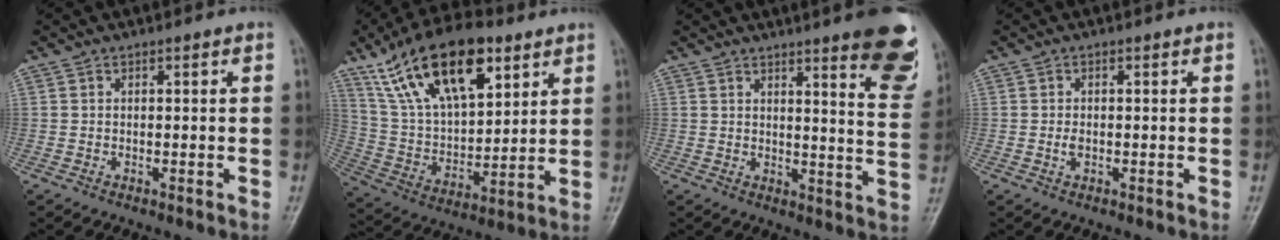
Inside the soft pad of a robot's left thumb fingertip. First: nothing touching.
{"total": 22.3, "force": [12.2, 10.4, 15.4], "torque": [-0.246, -0.032, 0.226]}
{"total": 14.4, "force": [9.2, 2.7, 10.7], "torque": [-0.098, -0.055, 0.103]}
{"total": 1.4, "force": [-0.3, 0.8, 1.2], "torque": [-0.021, 0.000, -0.005]}